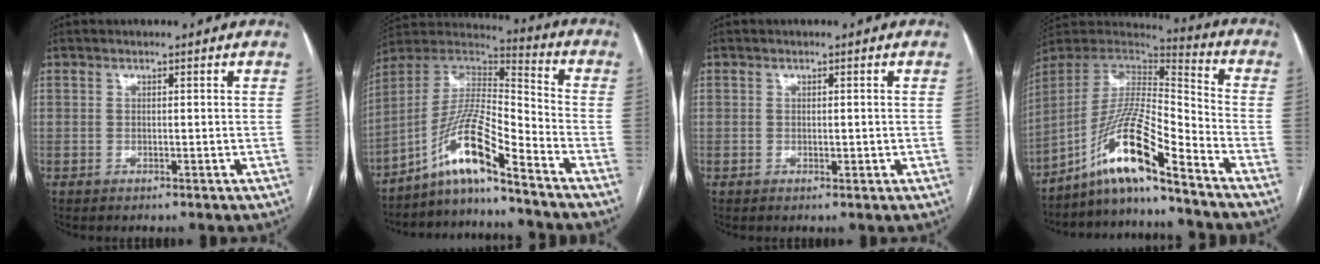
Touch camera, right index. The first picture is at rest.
{"total": 11.9, "force": [-8.6, 0.2, 8.3], "torque": [-0.160, 0.016, -0.160]}
{"total": 1.0, "force": [0.0, 0.7, 0.8], "torque": [-0.010, -0.001, 0.001]}
{"total": 14.5, "force": [-10.5, -0.2, 10.0], "torque": [-0.188, 0.010, -0.193]}